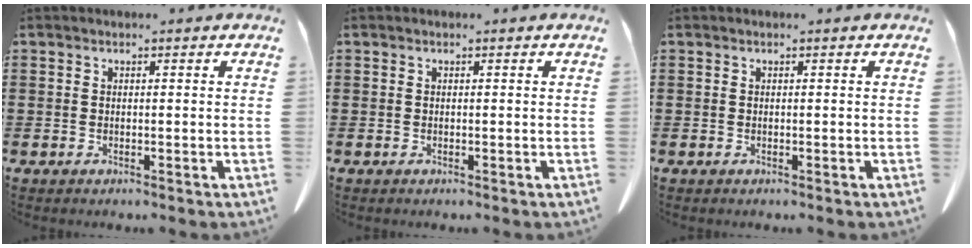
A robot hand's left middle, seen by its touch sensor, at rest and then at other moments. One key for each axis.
{"total": 0.0}
{"total": 0.0}